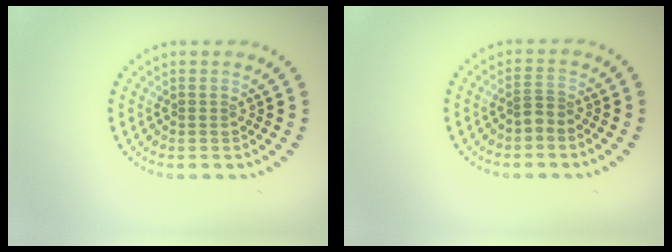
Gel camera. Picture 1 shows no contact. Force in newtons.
{"total": 1.4, "press": 0.9, "slide": 1.1}